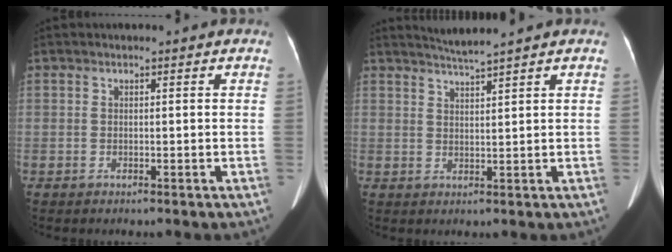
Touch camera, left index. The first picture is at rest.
{"total": 3.1, "force": [2.8, -1.2, 0.7], "torque": [-0.017, -0.003, 0.057]}